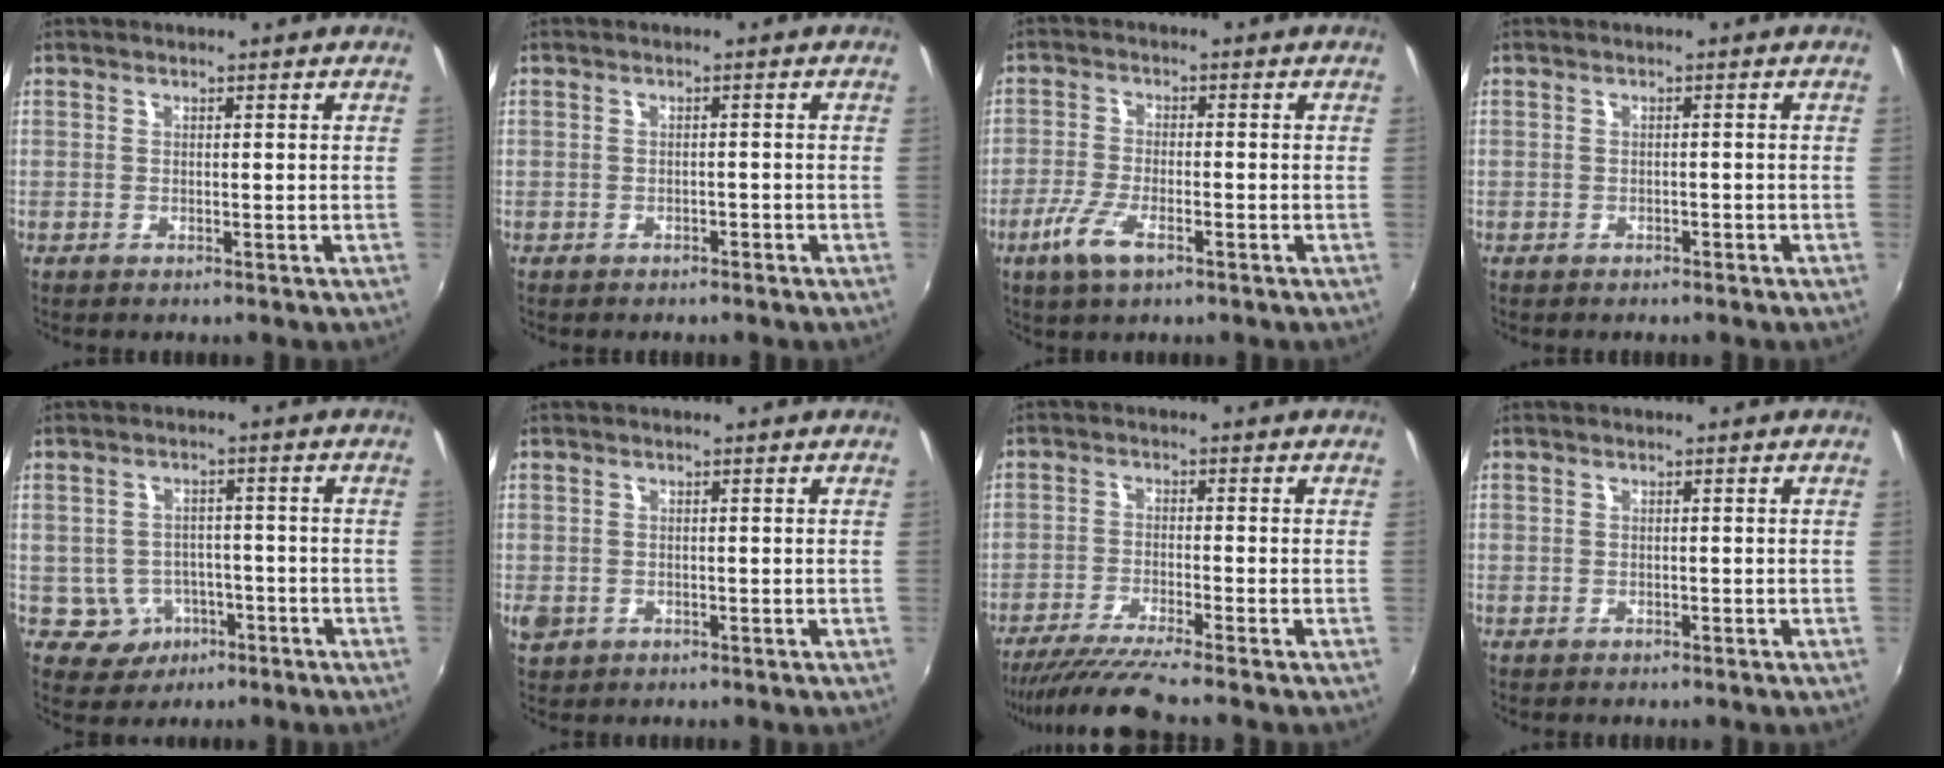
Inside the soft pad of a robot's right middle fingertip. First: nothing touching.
{"total": 1.7, "force": [-1.5, 0.7, 0.3], "torque": [-0.008, -0.004, -0.022]}
{"total": 6.4, "force": [-3.5, 1.8, 5.0], "torque": [-0.115, -0.011, -0.069]}
{"total": 1.3, "force": [-1.2, 0.5, 0.2], "torque": [-0.007, -0.002, -0.017]}
{"total": 5.7, "force": [-2.7, 4.9, 1.0], "torque": [-0.032, 0.014, -0.026]}
{"total": 3.3, "force": [-1.0, 2.7, 1.6], "torque": [-0.034, -0.006, -0.016]}
{"total": 8.3, "force": [-7.2, -1.2, 4.0], "torque": [-0.093, -0.025, -0.127]}
{"total": 0.6, "force": [-0.5, 0.3, -0.1], "torque": [-0.001, 0.000, -0.009]}